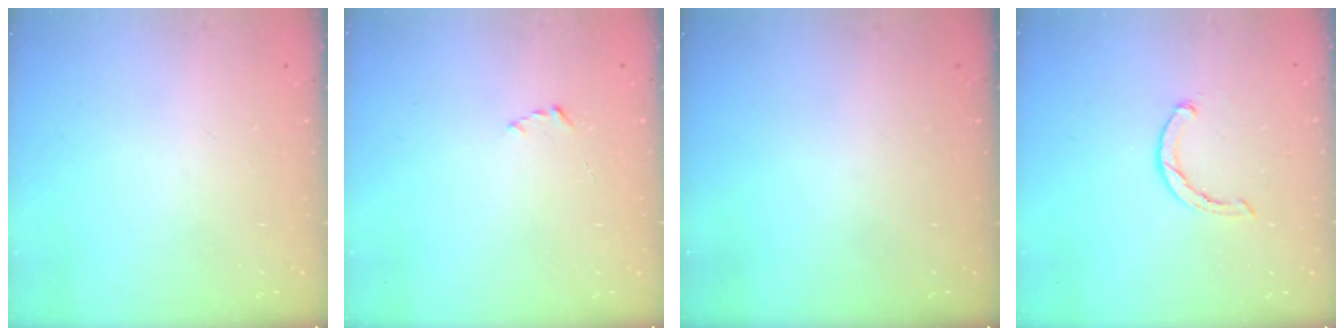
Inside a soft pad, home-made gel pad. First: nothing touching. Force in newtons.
{"total": 2.2, "press": 2.1, "slide": 0.3}
{"total": 0.0}
{"total": 2.3, "press": 2.2, "slide": 0.5}